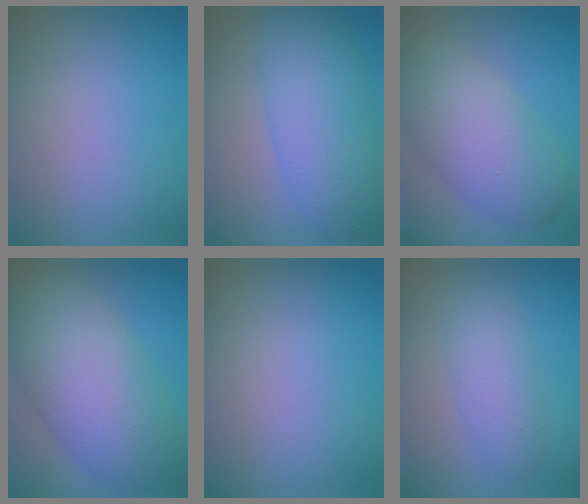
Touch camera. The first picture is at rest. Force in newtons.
{"total": 7.1, "press": 7.1, "slide": 0.1}
{"total": 7.1, "press": 7.1, "slide": 0.6}
{"total": 10.3, "press": 10.2, "slide": 0.5}
{"total": 0.0}
{"total": 2.4, "press": 2.3, "slide": 0.1}